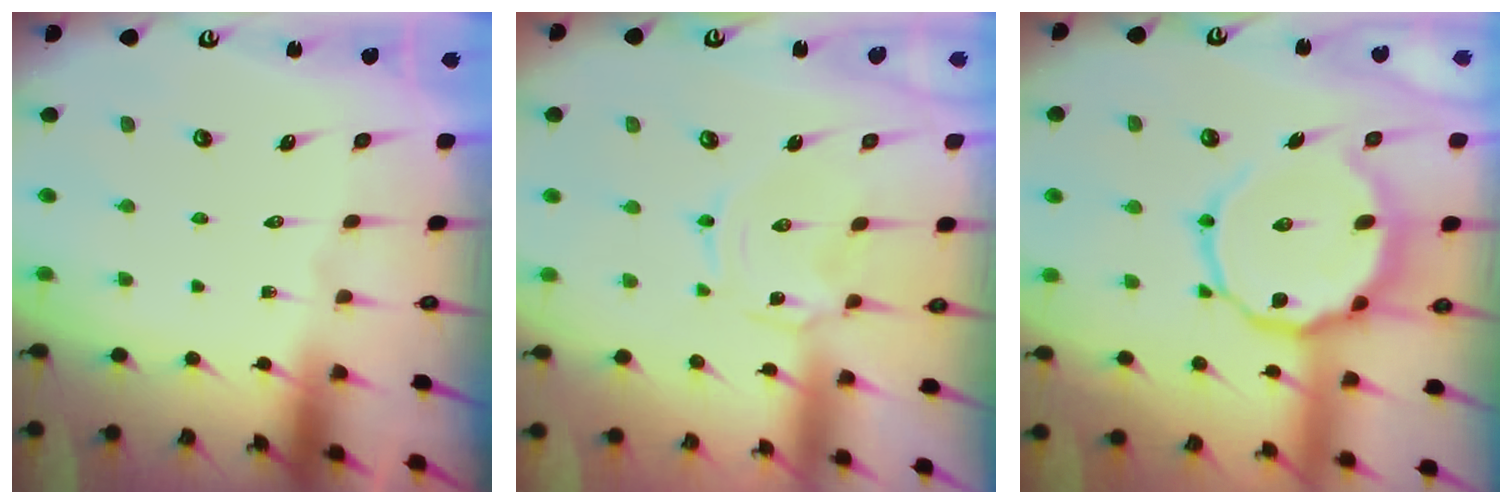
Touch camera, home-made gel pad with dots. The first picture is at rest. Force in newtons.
{"total": 1.2, "press": 1.2, "slide": 0.2}
{"total": 16.0, "press": 16.0, "slide": 1.5}